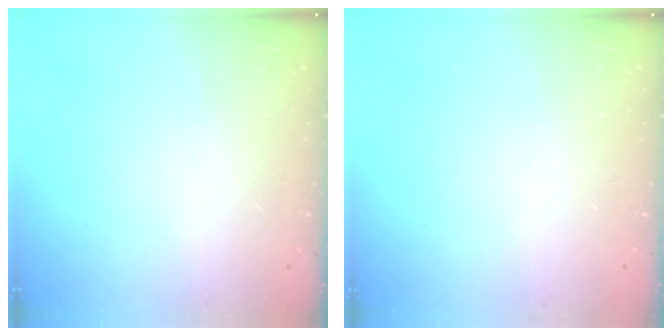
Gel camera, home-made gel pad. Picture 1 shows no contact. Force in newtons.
{"total": 0.0}